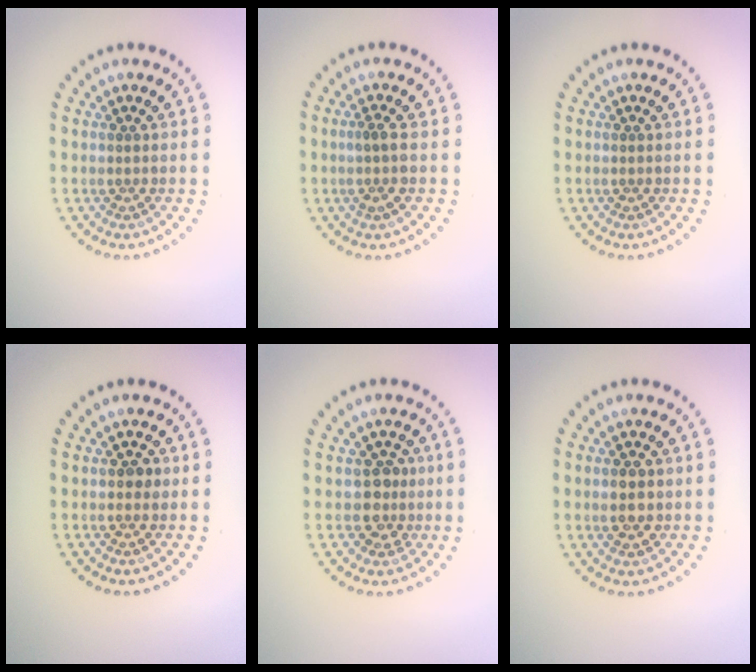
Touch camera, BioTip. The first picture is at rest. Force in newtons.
{"total": 1.5, "press": 1.2, "slide": 0.8}
{"total": 0.0}
{"total": 1.1, "press": 1.1, "slide": 0.1}
{"total": 2.4, "press": 2.1, "slide": 1.2}
{"total": 2.1, "press": 2.1, "slide": 0.2}